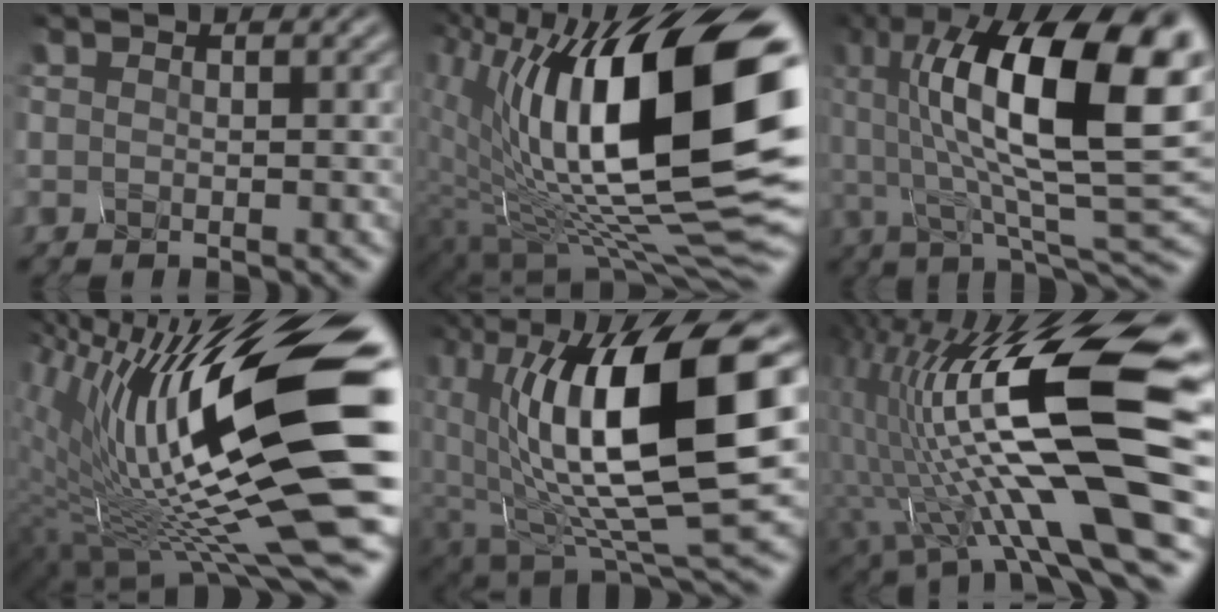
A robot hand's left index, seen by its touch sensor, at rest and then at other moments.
{"total": 19.3, "force": [3.4, 7.3, 17.6], "torque": [-0.286, 0.013, 0.056]}
{"total": 17.4, "force": [3.9, 6.3, 15.8], "torque": [-0.245, 0.018, 0.056]}
{"total": 18.9, "force": [0.9, 4.7, 18.3], "torque": [-0.302, -0.008, 0.009]}
{"total": 15.0, "force": [1.7, 6.6, 13.3], "torque": [-0.228, -0.021, 0.031]}
{"total": 16.4, "force": [2.3, 4.1, 15.7], "torque": [-0.290, 0.004, 0.047]}